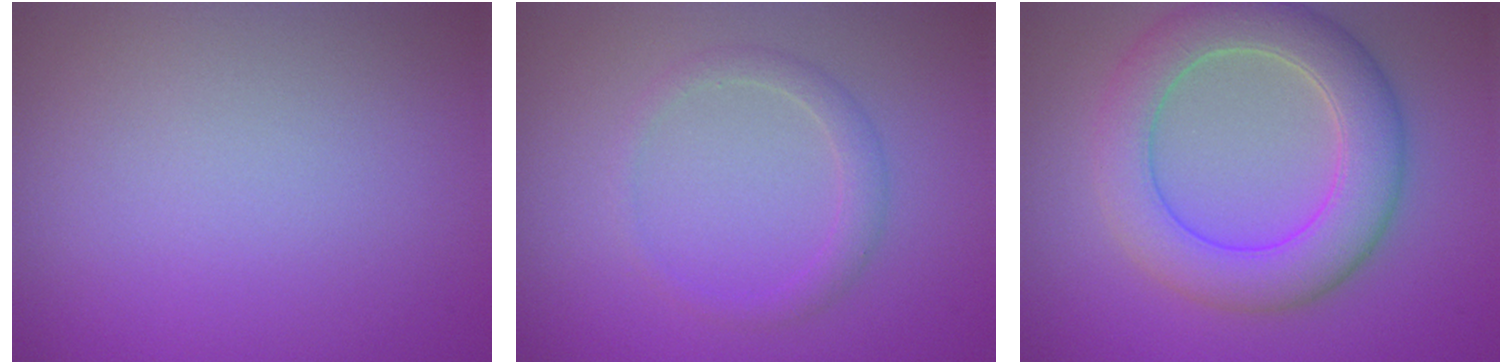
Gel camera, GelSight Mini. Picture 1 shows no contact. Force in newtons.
{"total": 1.7, "press": 1.7, "slide": 0.2}
{"total": 6.5, "press": 6.5, "slide": 0.0}